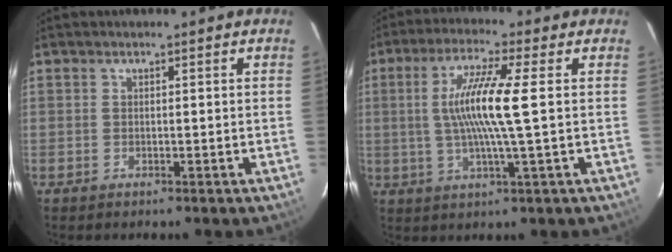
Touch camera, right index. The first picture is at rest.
{"total": 10.3, "force": [0.7, -0.4, 10.2], "torque": [-0.197, -0.002, 0.011]}